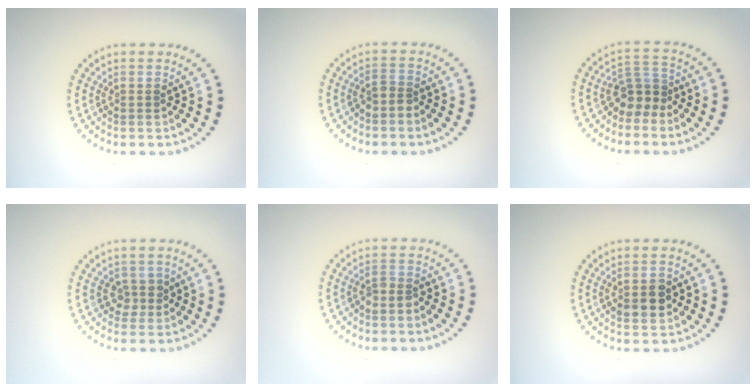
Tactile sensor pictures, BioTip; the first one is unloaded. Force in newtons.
{"total": 1.5, "press": 1.1, "slide": 0.9}
{"total": 2.7, "press": 2.2, "slide": 1.7}
{"total": 1.5, "press": 1.3, "slide": 0.7}
{"total": 1.4, "press": 1.0, "slide": 0.9}
{"total": 2.7, "press": 2.7, "slide": 0.2}